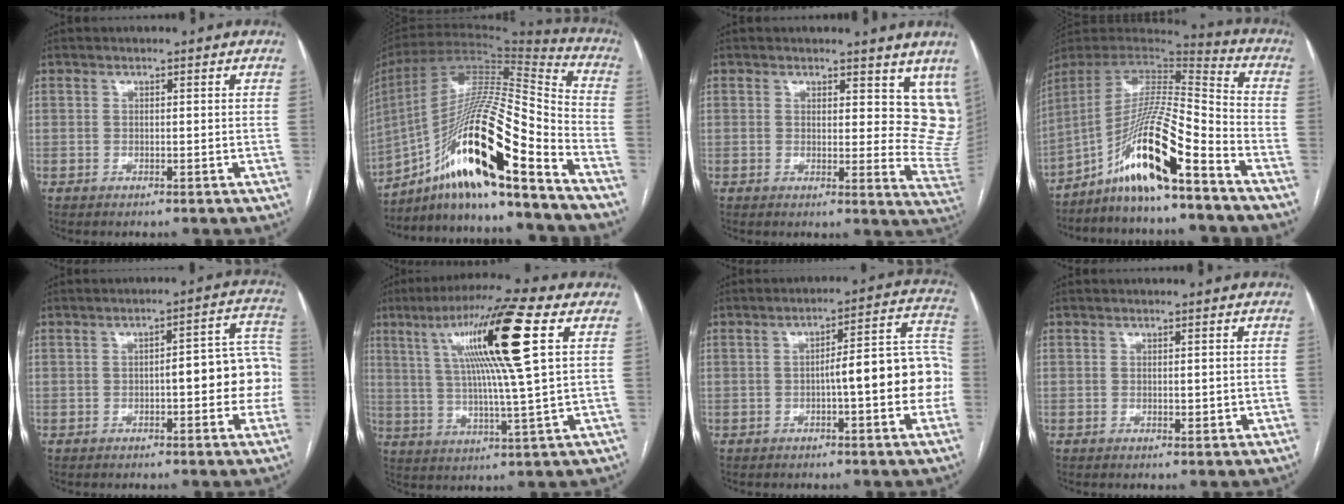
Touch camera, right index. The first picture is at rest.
{"total": 23.9, "force": [-14.2, 2.2, 19.1], "torque": [-0.354, -0.003, -0.252]}
{"total": 11.4, "force": [8.5, 4.8, 5.9], "torque": [-0.037, -0.039, 0.081]}
{"total": 15.8, "force": [-9.7, 0.6, 12.5], "torque": [-0.233, 0.003, -0.176]}
{"total": 10.5, "force": [-0.9, 3.0, 10.0], "torque": [-0.117, 0.041, -0.010]}
{"total": 16.7, "force": [5.6, -0.8, 15.7], "torque": [-0.279, 0.018, 0.087]}
{"total": 12.5, "force": [-1.9, 2.0, 12.2], "torque": [-0.155, 0.039, -0.026]}
{"total": 1.4, "force": [0.0, 0.8, 1.2], "torque": [-0.017, 0.000, 0.003]}